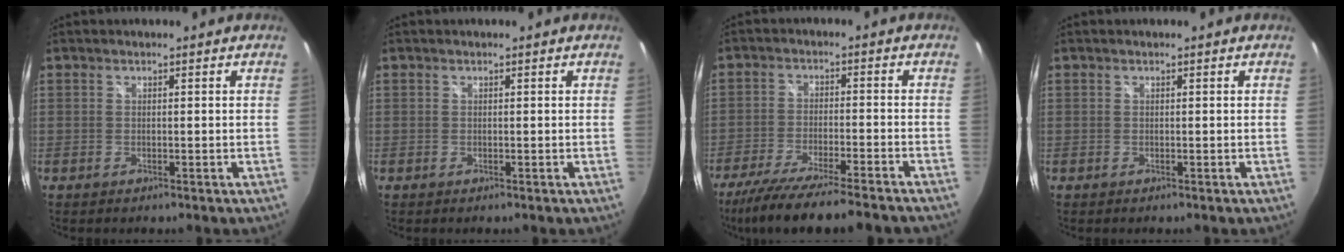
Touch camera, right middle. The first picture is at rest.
{"total": 0.0}
{"total": 15.0, "force": [-13.0, 0.2, 7.6], "torque": [-0.155, -0.036, -0.210]}
{"total": 0.0}